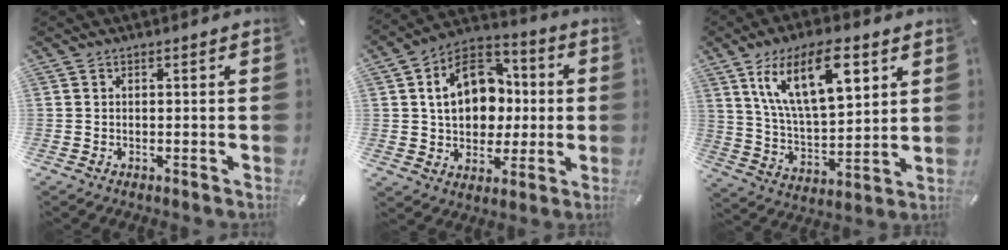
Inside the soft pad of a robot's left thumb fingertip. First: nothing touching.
{"total": 15.8, "force": [1.5, 12.5, 9.5], "torque": [-0.152, 0.012, 0.031]}
{"total": 18.1, "force": [9.3, 8.2, 13.2], "torque": [-0.253, -0.027, 0.153]}